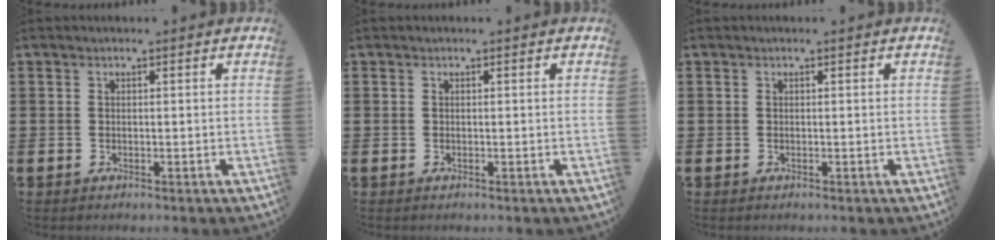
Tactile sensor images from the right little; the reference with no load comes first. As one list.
[{"total": 0.0}, {"total": 0.0}]